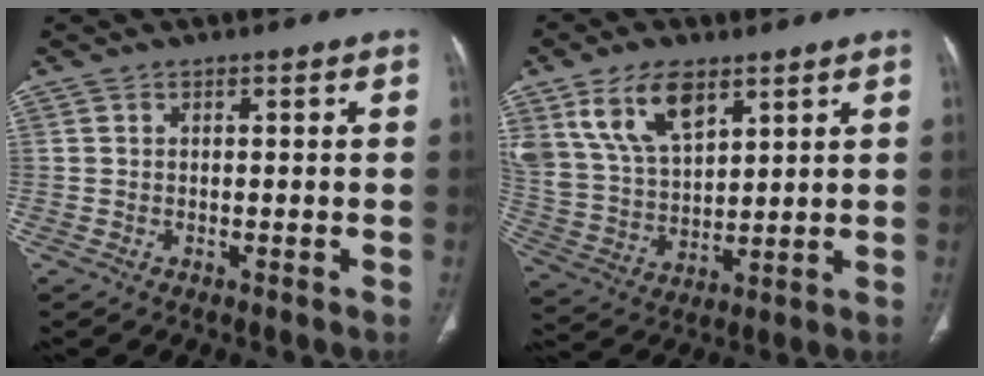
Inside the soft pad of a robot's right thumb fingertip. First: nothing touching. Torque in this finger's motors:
{"motor_torque": [0.93, 2.68, 1.17, 0.93, 0.45]}